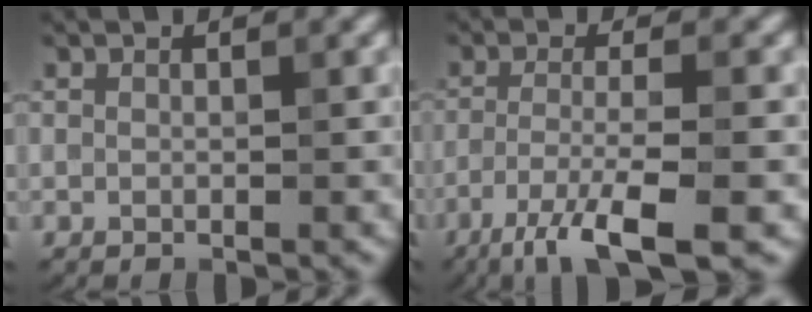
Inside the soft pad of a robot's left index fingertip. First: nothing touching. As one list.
[{"total": 6.7, "force": [-4.0, 1.0, 5.3], "torque": [-0.088, -0.001, -0.078]}]